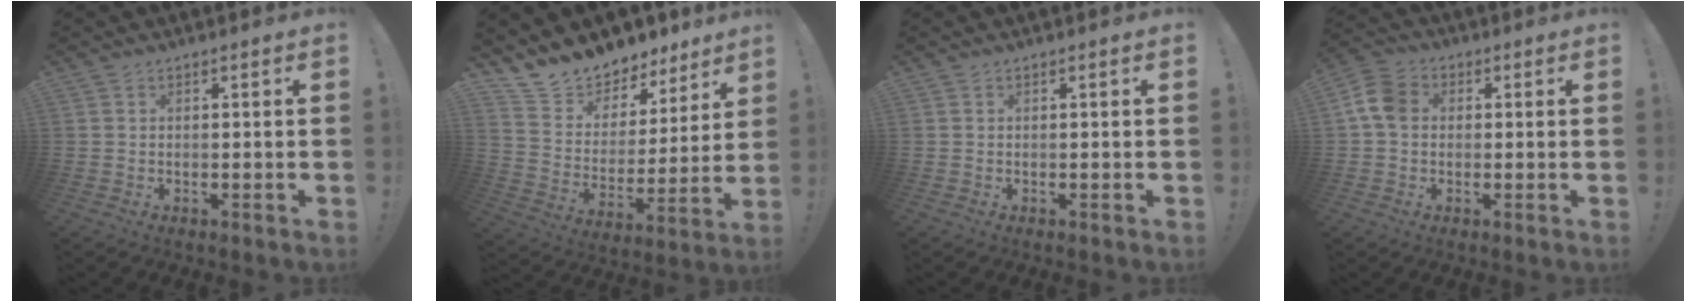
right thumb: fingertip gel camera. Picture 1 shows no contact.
{"total": 11.1, "force": [10.2, 4.3, 0.4], "torque": [-0.029, -0.099, 0.187]}
{"total": 0.0}
{"total": 8.5, "force": [0.9, 6.5, 5.5], "torque": [-0.098, 0.013, 0.022]}